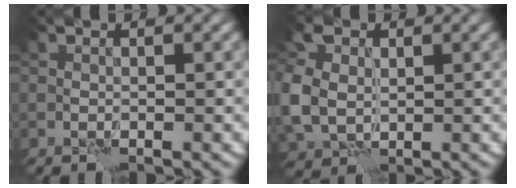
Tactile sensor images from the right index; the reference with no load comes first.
{"total": 5.6, "force": [0.7, 4.4, 3.5], "torque": [-0.101, 0.002, 0.007]}